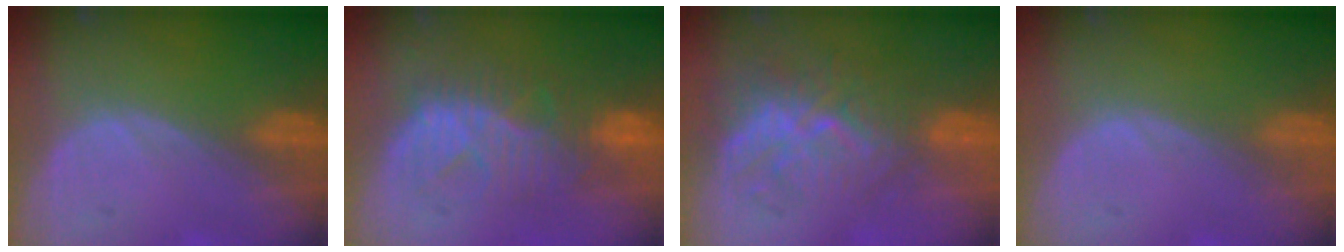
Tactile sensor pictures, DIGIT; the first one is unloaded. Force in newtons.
{"total": 9.6, "press": 9.0, "slide": 3.3}
{"total": 10.1, "press": 8.8, "slide": 4.9}
{"total": 0.0}